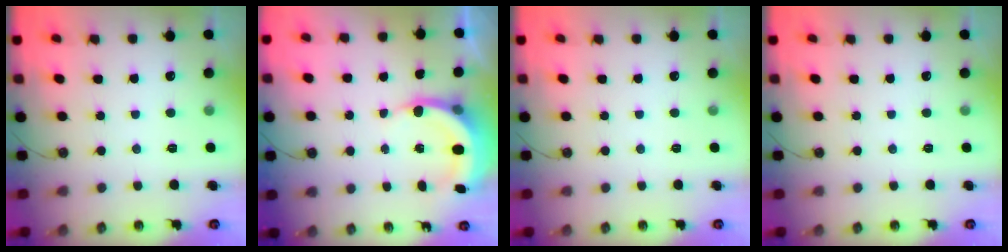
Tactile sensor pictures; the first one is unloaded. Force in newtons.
{"total": 6.0, "press": 5.9, "slide": 1.2}
{"total": 0.0}
{"total": 0.0}